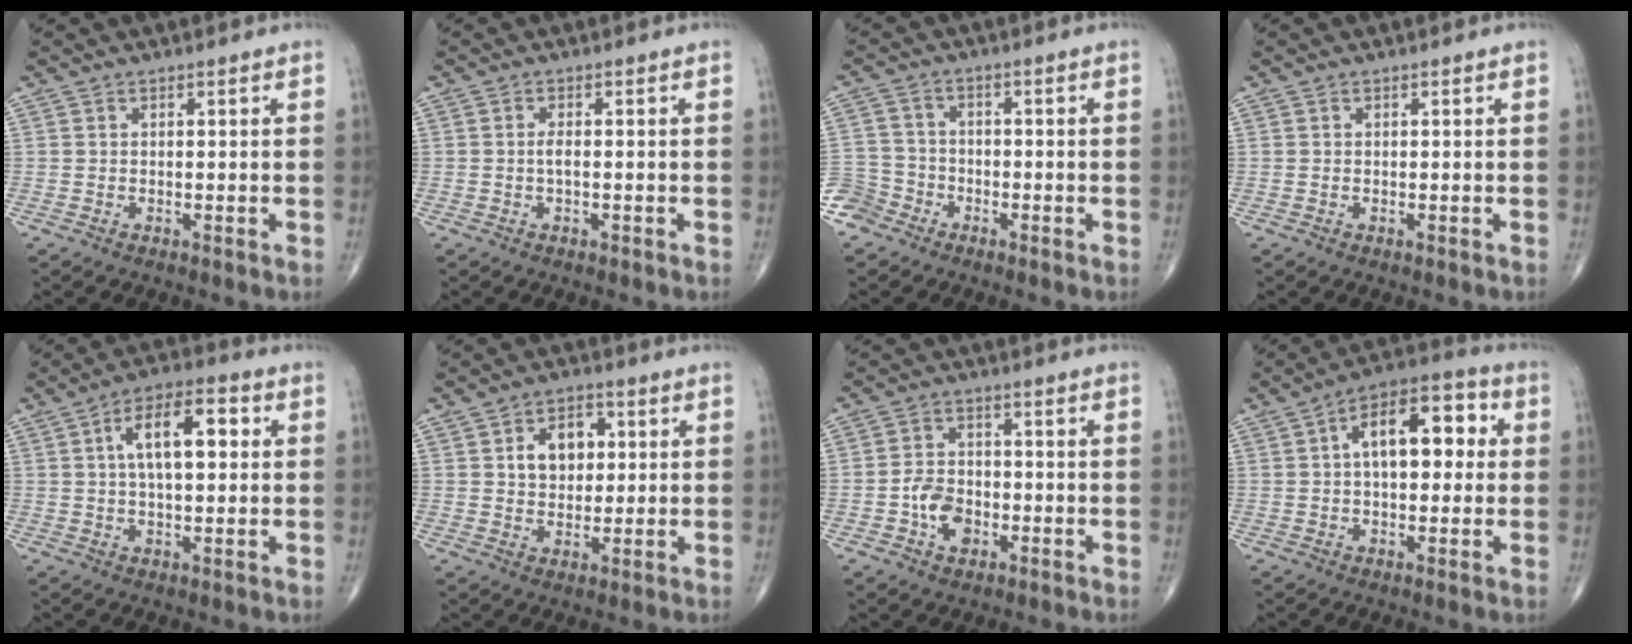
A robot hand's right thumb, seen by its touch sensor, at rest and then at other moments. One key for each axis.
{"total": 1.4, "fx": -0.2, "fy": 0.6, "fz": 1.3, "tx": -0.020, "ty": 0.003, "tz": -0.006}
{"total": 5.9, "fx": -4.1, "fy": 4.2, "fz": 0.2, "tx": 0.016, "ty": 0.026, "tz": -0.090}
{"total": 0.0}
{"total": 11.3, "fx": 2.2, "fy": 5.1, "fz": 9.8, "tx": -0.152, "ty": 0.021, "tz": 0.030}
{"total": 8.0, "fx": 1.8, "fy": 5.6, "fz": 5.4, "tx": -0.053, "ty": 0.003, "tz": 0.025}
{"total": 6.6, "fx": -2.3, "fy": 4.6, "fz": 4.2, "tx": -0.052, "ty": 0.019, "tz": -0.045}
{"total": 13.7, "fx": 2.1, "fy": 7.3, "fz": 11.4, "tx": -0.150, "ty": 0.034, "tz": 0.022}